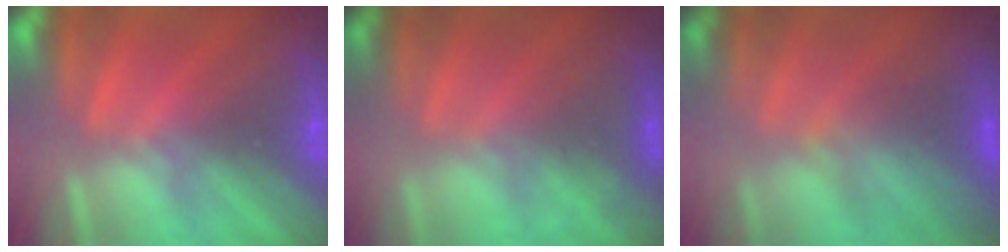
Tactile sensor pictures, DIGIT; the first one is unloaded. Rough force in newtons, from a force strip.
{"total": 1.9}
{"total": 3.4}